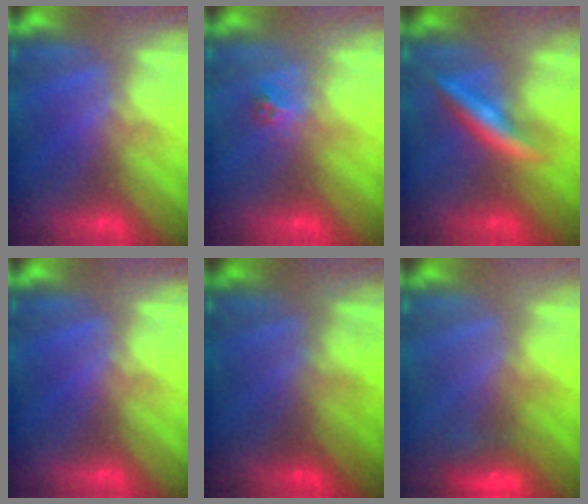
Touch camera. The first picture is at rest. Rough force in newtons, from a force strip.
{"total": 2.2}
{"total": 2.8}
{"total": 0.0}
{"total": 2.9}
{"total": 2.9}